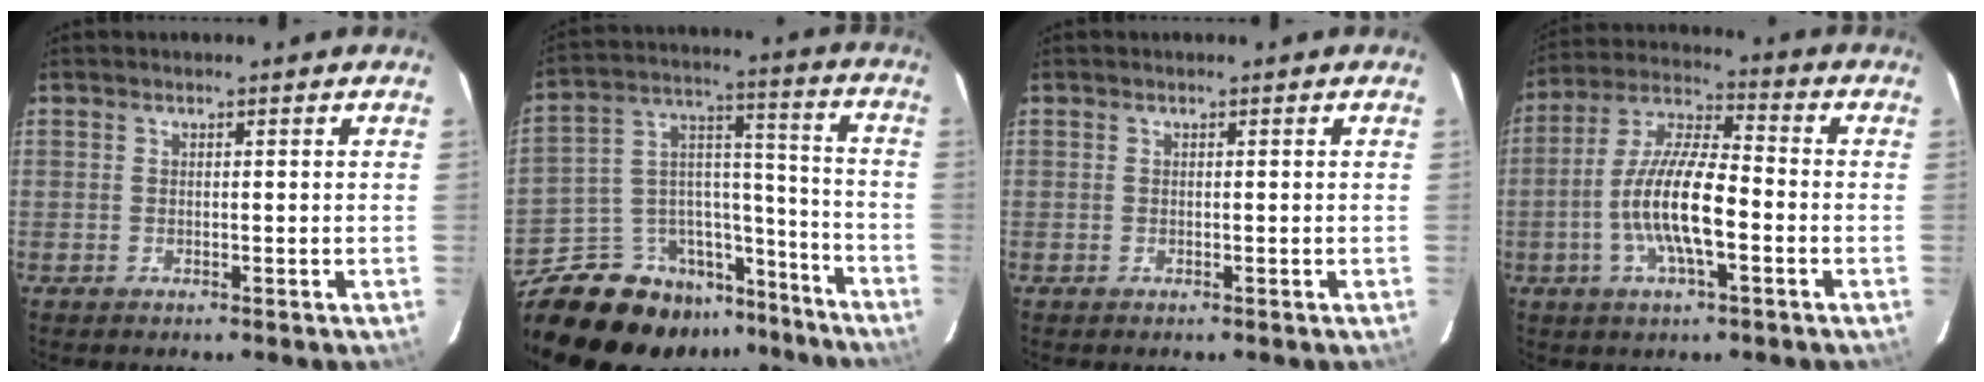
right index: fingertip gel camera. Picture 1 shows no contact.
{"total": 19.9, "force": [-16.1, 9.8, 6.3], "torque": [-0.134, 0.066, -0.240]}
{"total": 0.0}
{"total": 13.1, "force": [-3.6, 3.4, 12.1], "torque": [-0.245, 0.000, -0.072]}